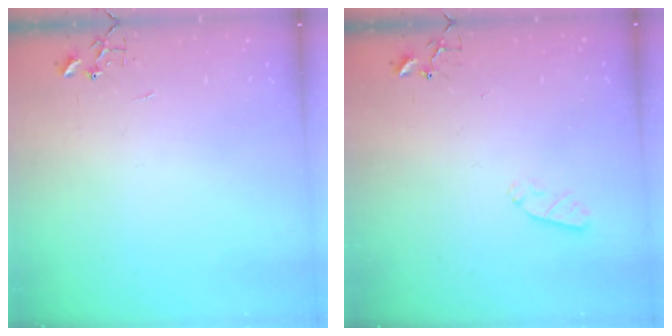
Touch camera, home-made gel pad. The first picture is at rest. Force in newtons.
{"total": 4.2, "press": 4.1, "slide": 1.0}